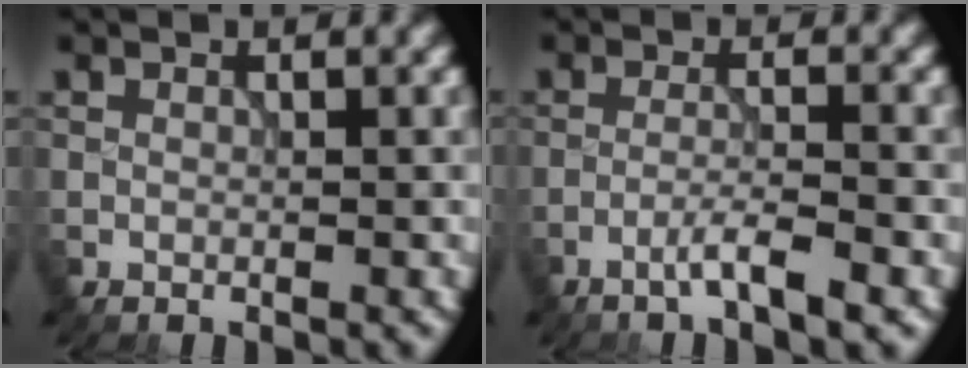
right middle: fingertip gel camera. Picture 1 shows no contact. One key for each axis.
{"total": 2.9, "fx": -1.7, "fy": 0.2, "fz": 2.4, "tx": -0.039, "ty": 0.010, "tz": -0.039}